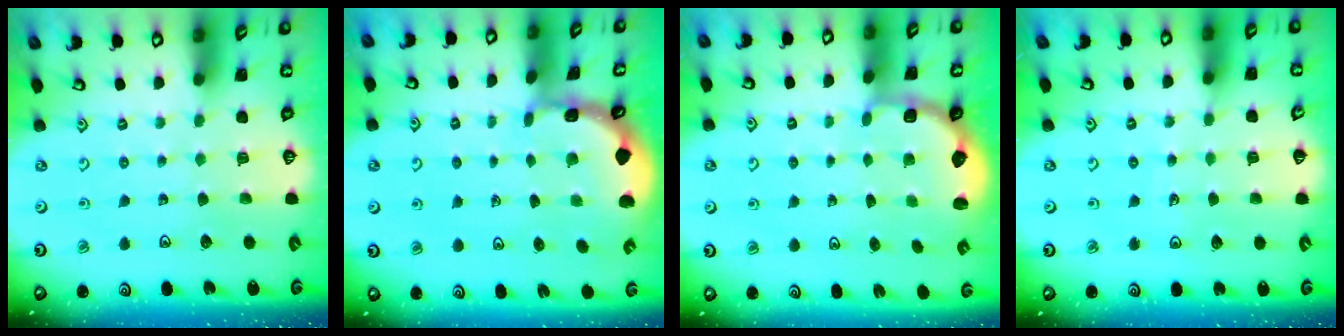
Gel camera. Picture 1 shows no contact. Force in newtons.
{"total": 1.2, "press": 1.2, "slide": 0.1}
{"total": 2.7, "press": 2.1, "slide": 1.8}
{"total": 4.7, "press": 4.7, "slide": 0.4}